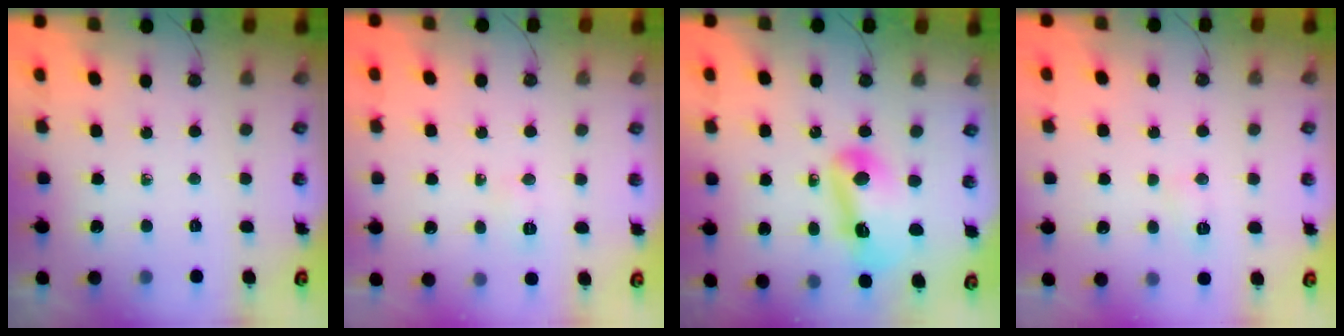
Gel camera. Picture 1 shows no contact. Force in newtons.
{"total": 4.3, "press": 4.1, "slide": 1.0}
{"total": 13.8, "press": 13.7, "slide": 1.5}
{"total": 6.7, "press": 6.7, "slide": 0.6}